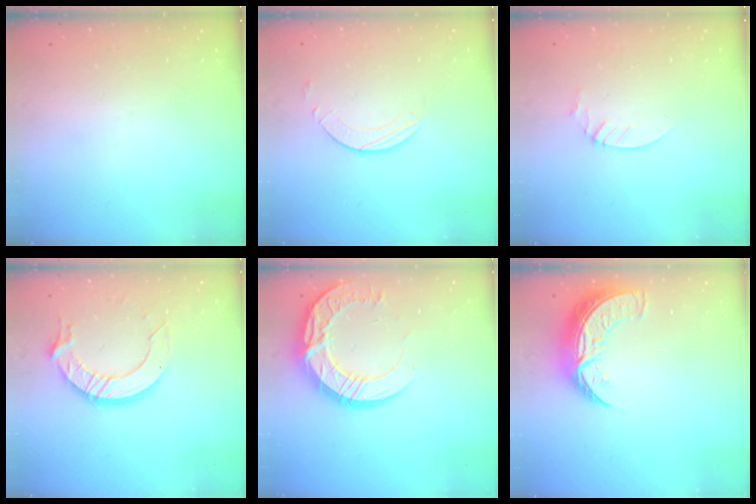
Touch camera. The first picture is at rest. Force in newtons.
{"total": 3.2, "press": 3.2, "slide": 0.3}
{"total": 2.1, "press": 2.1, "slide": 0.2}
{"total": 11.8, "press": 11.8, "slide": 1.1}
{"total": 17.2, "press": 17.2, "slide": 0.7}
{"total": 11.0, "press": 10.9, "slide": 0.8}